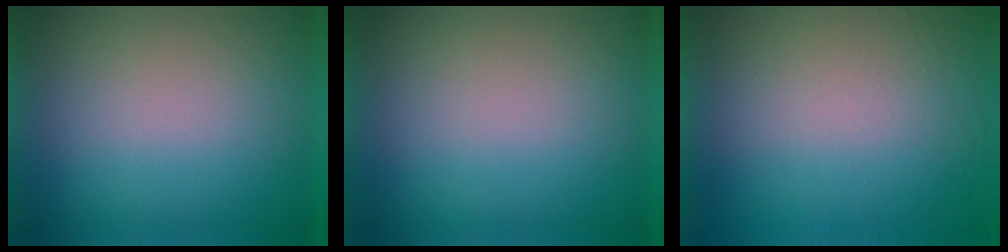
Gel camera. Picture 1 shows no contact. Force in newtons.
{"total": 0.0}
{"total": 8.4}